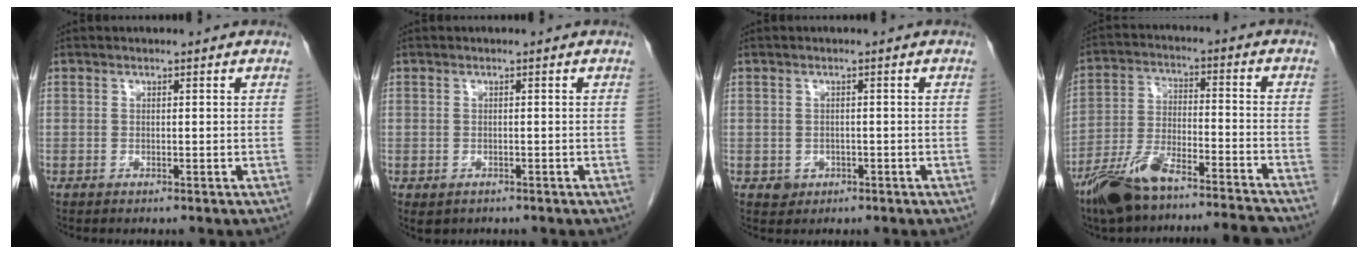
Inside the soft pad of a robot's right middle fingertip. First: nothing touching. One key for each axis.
{"total": 1.5, "fx": -0.9, "fy": 1.2, "fz": 0.5, "tx": -0.009, "ty": 0.000, "tz": -0.005}
{"total": 1.9, "fx": -0.7, "fy": 1.7, "fz": 0.4, "tx": -0.004, "ty": 0.005, "tz": -0.003}
{"total": 13.7, "fx": -11.7, "fy": 1.2, "fz": 7.0, "tx": -0.132, "ty": 0.006, "tz": -0.208}